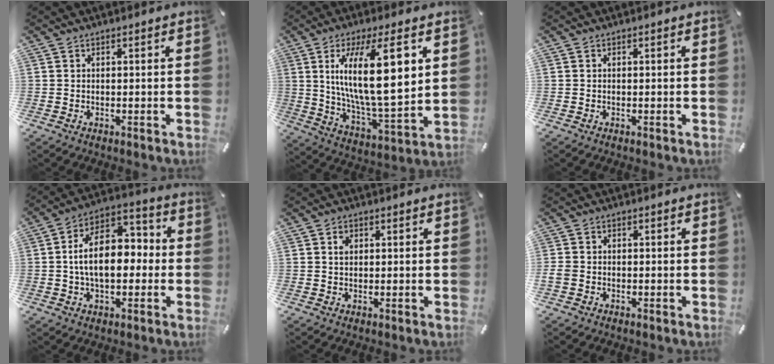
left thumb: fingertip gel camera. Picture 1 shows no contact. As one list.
[{"total": 19.9, "force": [6.8, 6.1, 17.6], "torque": [-0.333, -0.023, 0.096]}, {"total": 0.0}, {"total": 14.1, "force": [-0.9, 8.9, 10.9], "torque": [-0.186, 0.007, -0.019]}, {"total": 1.8, "force": [0.5, 1.4, 1.1], "torque": [-0.008, 0.000, 0.004]}, {"total": 2.0, "force": [-0.9, 1.6, 0.9], "torque": [-0.014, 0.006, -0.017]}]